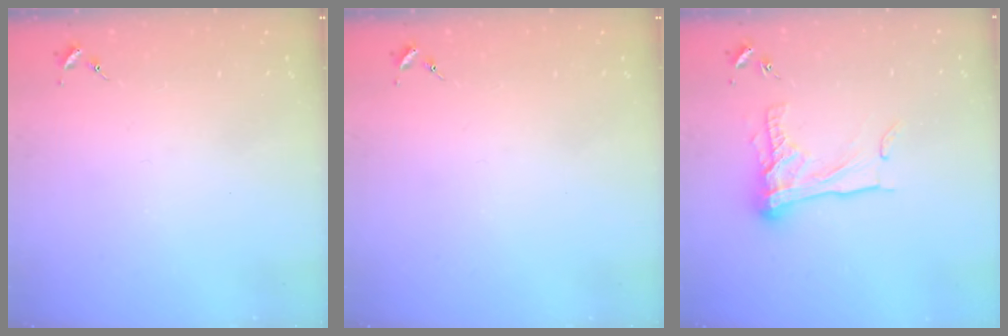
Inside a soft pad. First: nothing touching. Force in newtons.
{"total": 0.0}
{"total": 16.2, "press": 16.2, "slide": 1.3}